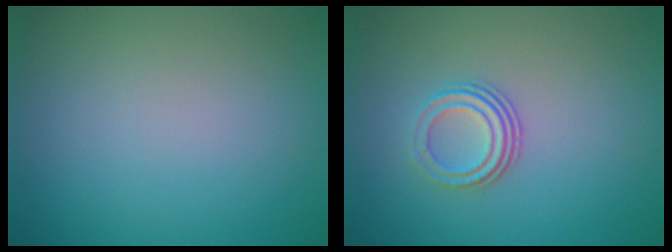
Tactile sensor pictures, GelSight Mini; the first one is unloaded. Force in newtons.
{"total": 3.1, "press": 2.1, "slide": 2.4}